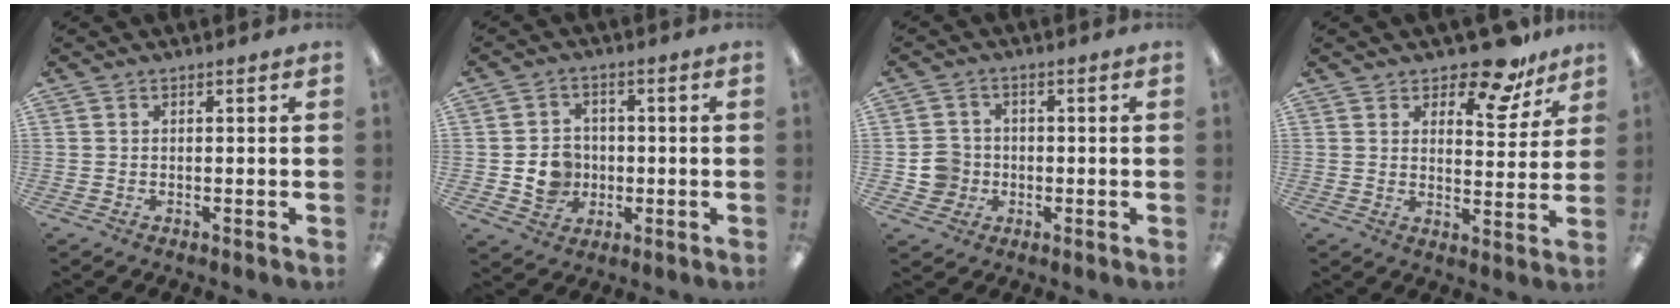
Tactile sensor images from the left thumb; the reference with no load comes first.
{"total": 7.3, "force": [-1.1, 6.5, 3.1], "torque": [-0.058, 0.012, -0.017]}
{"total": 5.7, "force": [-1.0, 5.4, 1.4], "torque": [-0.029, 0.013, -0.016]}
{"total": 11.0, "force": [8.8, 4.2, 5.2], "torque": [-0.066, -0.058, 0.154]}